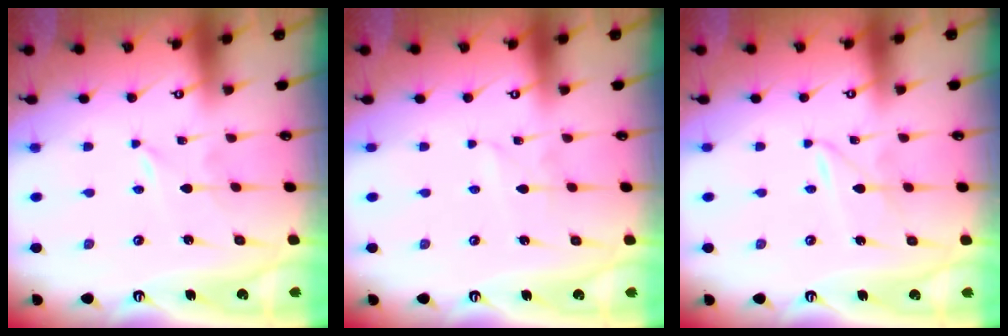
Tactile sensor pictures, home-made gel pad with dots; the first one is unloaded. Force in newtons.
{"total": 1.4, "press": 1.4, "slide": 0.1}
{"total": 2.2, "press": 2.2, "slide": 0.1}